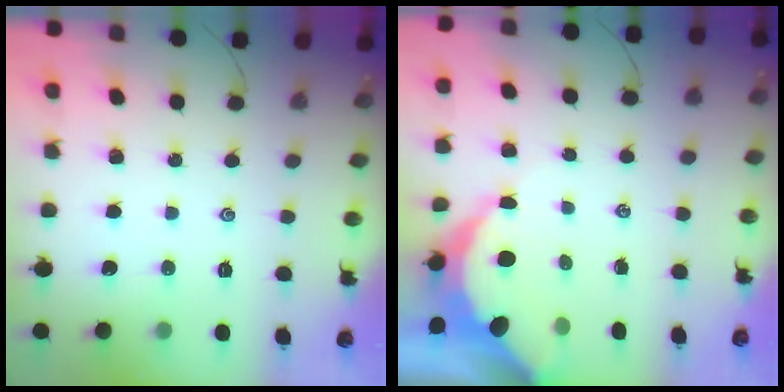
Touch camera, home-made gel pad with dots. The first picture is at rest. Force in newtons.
{"total": 7.9, "press": 7.8, "slide": 0.8}